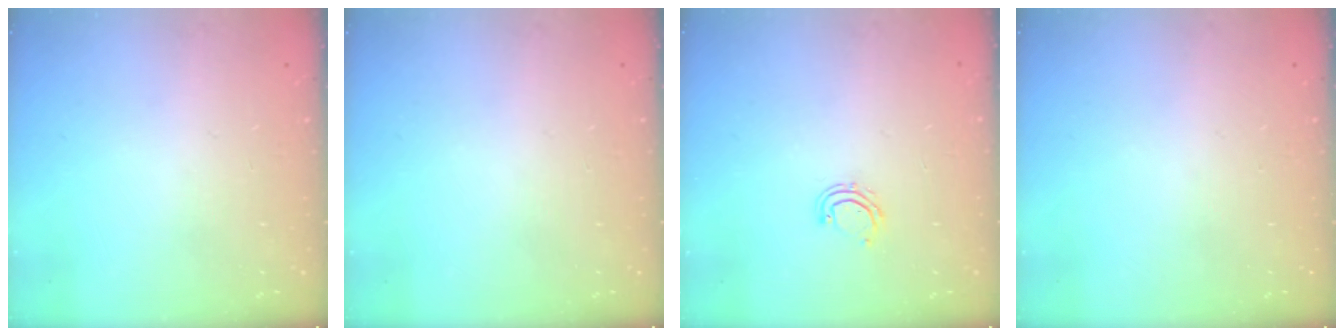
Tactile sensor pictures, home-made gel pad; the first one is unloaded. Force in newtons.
{"total": 0.0}
{"total": 5.9, "press": 5.8, "slide": 1.3}
{"total": 0.0}